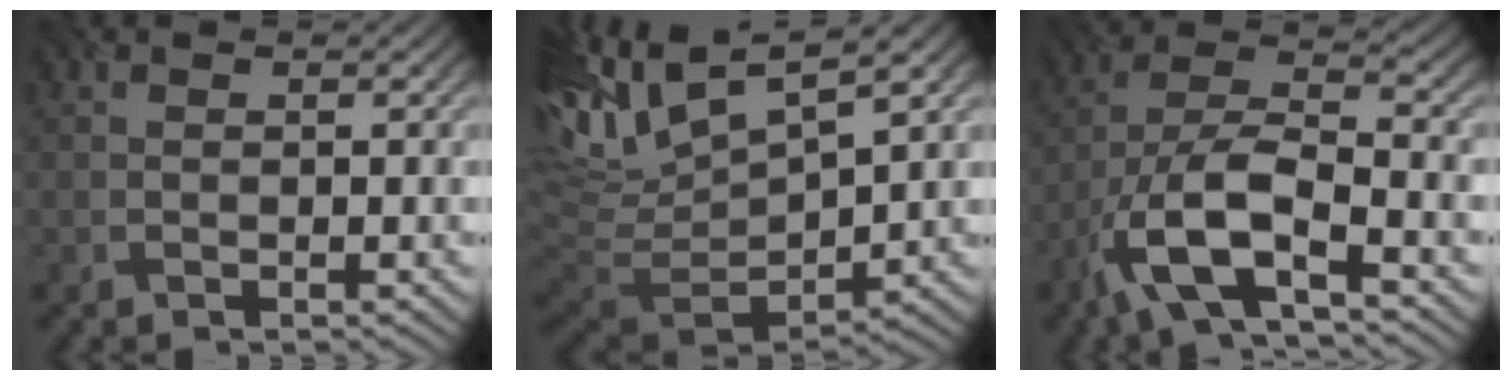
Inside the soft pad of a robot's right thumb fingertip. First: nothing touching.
{"total": 14.4, "force": [6.0, 6.3, 11.4], "torque": [-0.264, -0.002, 0.134]}
{"total": 11.4, "force": [-6.0, 3.9, 8.9], "torque": [-0.184, -0.007, -0.122]}